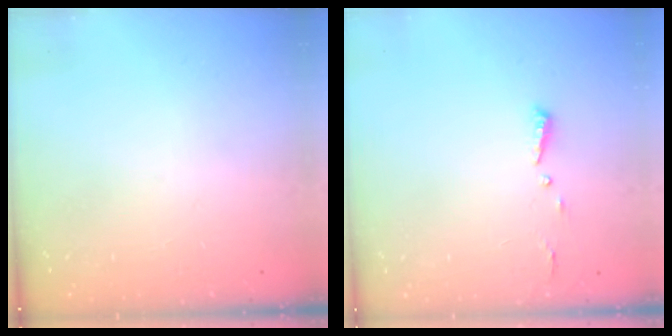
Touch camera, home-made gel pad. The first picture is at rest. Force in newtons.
{"total": 4.4, "press": 4.4, "slide": 0.4}